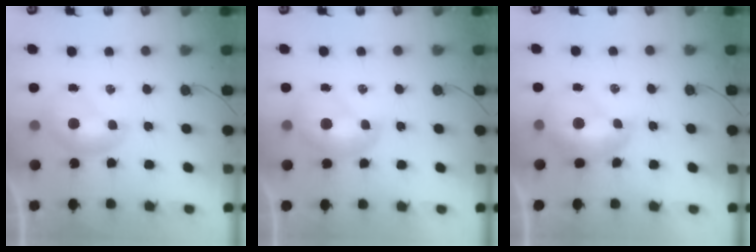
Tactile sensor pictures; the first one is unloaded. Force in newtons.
{"total": 2.6, "press": 2.5, "slide": 0.7}
{"total": 2.6, "press": 2.5, "slide": 0.7}